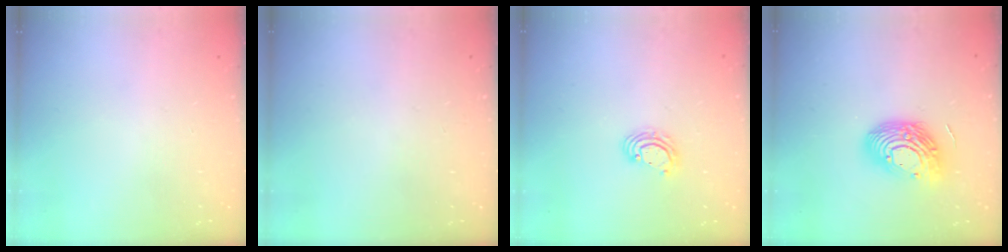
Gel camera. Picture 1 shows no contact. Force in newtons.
{"total": 0.0}
{"total": 4.6, "press": 4.6, "slide": 0.2}
{"total": 14.8, "press": 14.8, "slide": 1.0}